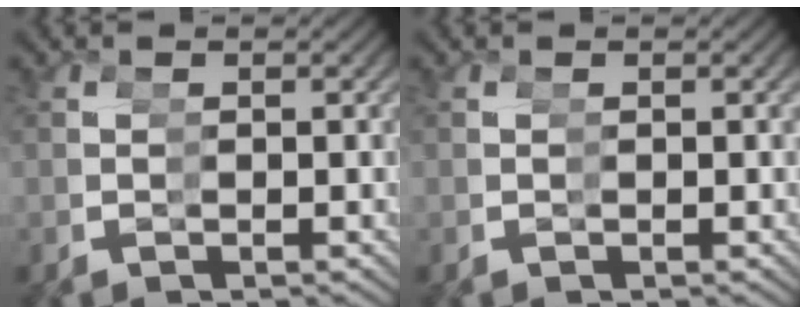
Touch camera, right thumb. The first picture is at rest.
{"total": 0.0}